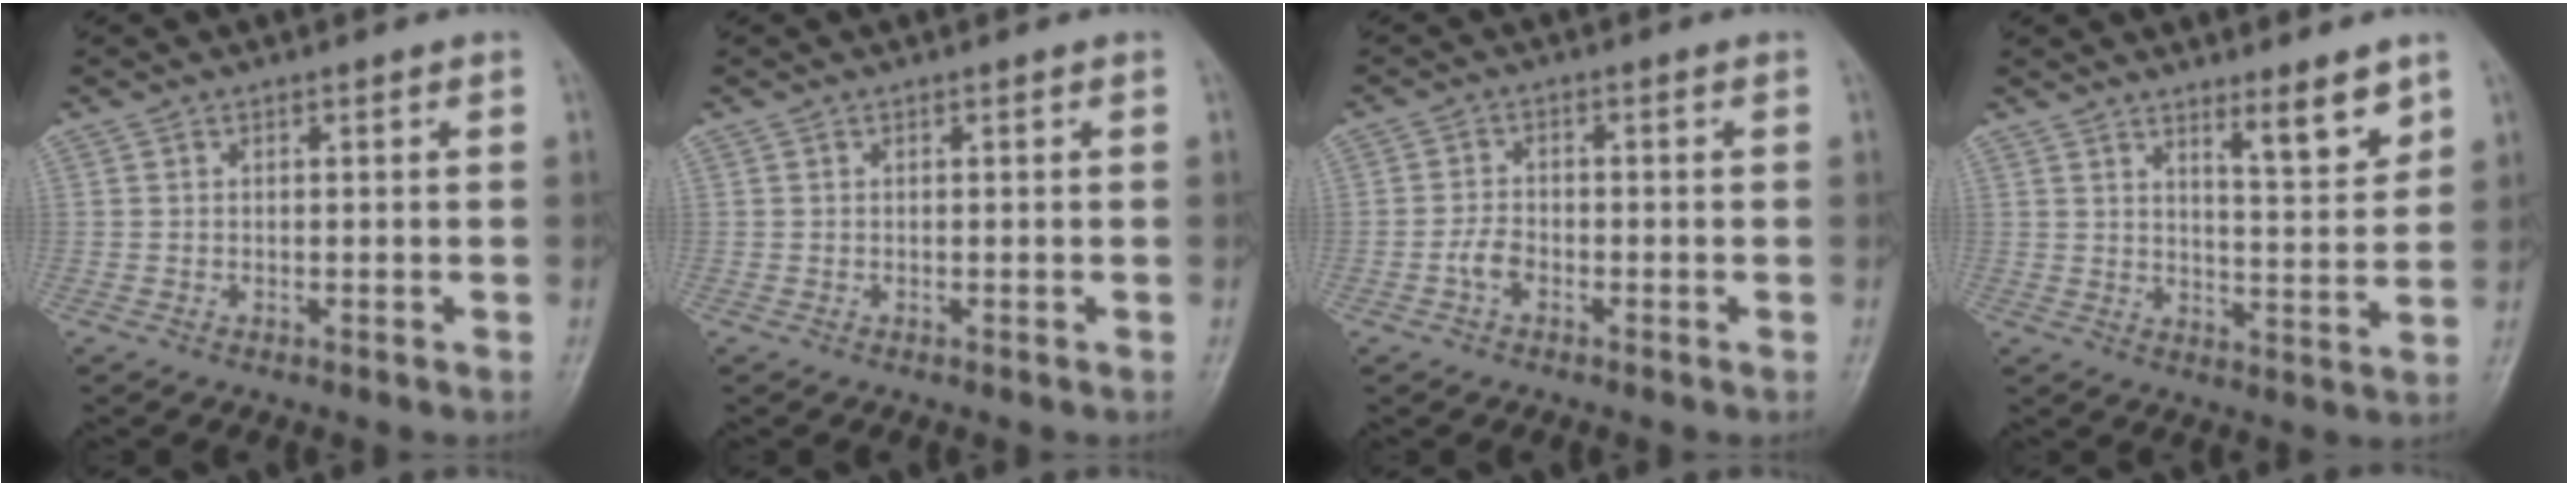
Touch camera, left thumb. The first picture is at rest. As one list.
[{"total": 0.0}, {"total": 2.9, "force": [-1.4, 1.8, 1.8], "torque": [-0.031, 0.012, -0.031]}, {"total": 7.6, "force": [5.2, 1.3, 5.4], "torque": [-0.072, -0.045, 0.080]}]